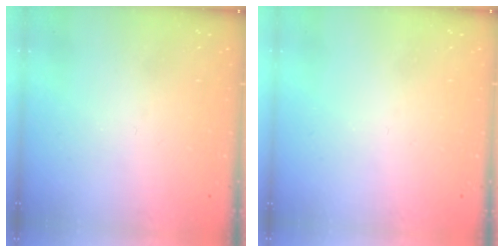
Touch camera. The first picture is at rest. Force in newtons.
{"total": 0.0}